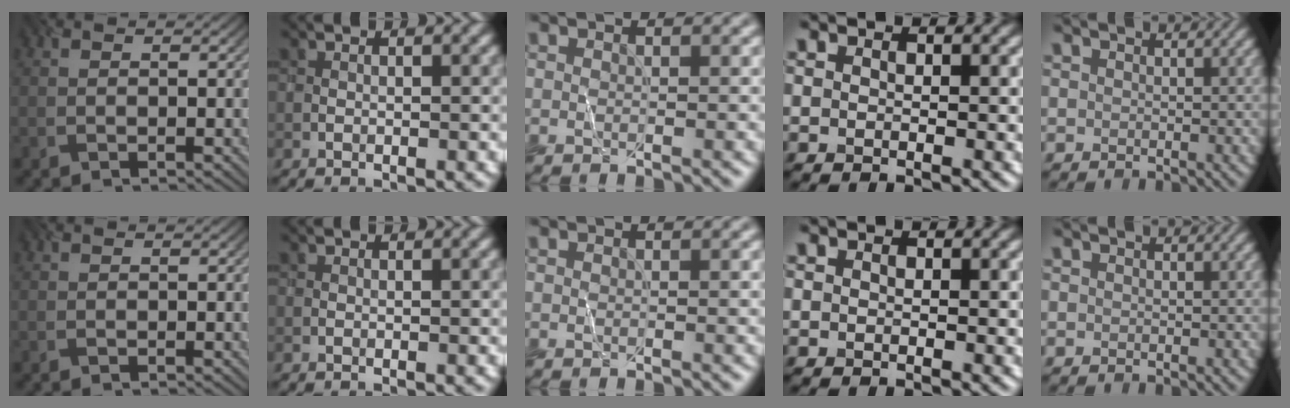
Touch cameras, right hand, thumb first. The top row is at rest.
{}